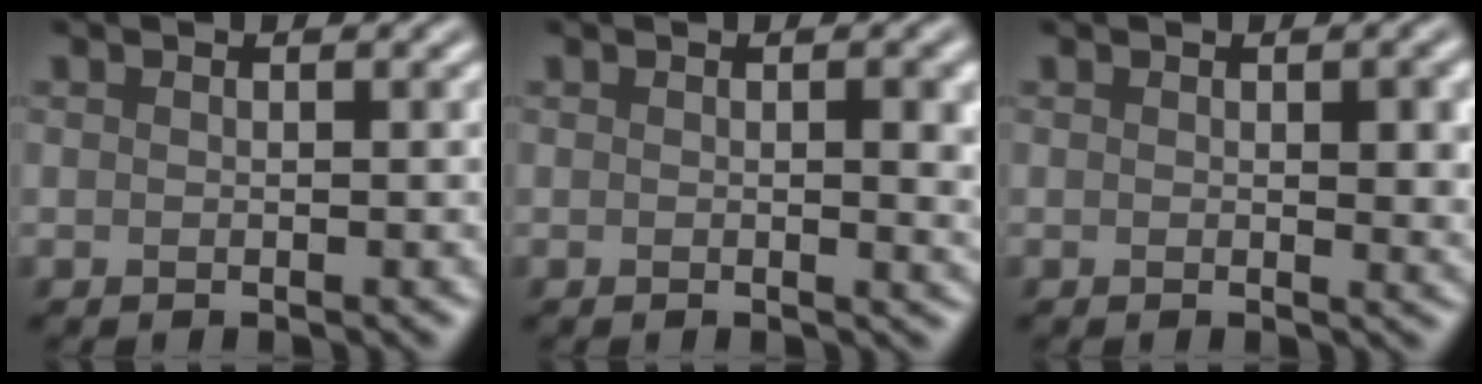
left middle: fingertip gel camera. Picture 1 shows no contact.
{"total": 2.6, "force": [0.3, 0.6, 2.6], "torque": [-0.029, -0.003, 0.002]}
{"total": 2.5, "force": [0.4, 0.7, 2.4], "torque": [-0.029, -0.005, 0.006]}